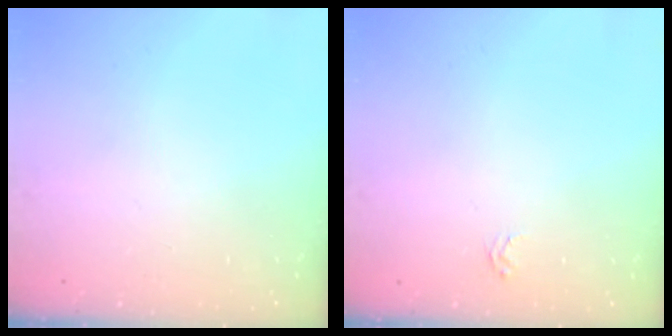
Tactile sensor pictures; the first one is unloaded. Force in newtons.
{"total": 1.9, "press": 1.9, "slide": 0.2}